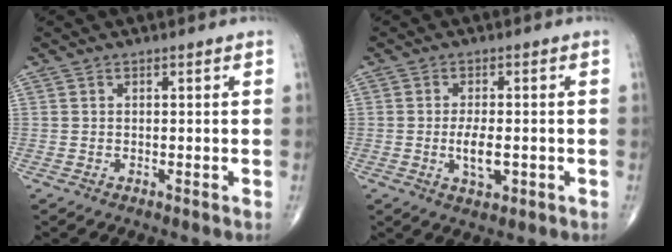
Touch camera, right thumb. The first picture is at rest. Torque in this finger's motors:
{"motor_torque": [2.63, 2.37, 1.06, -1.06, 0.39]}